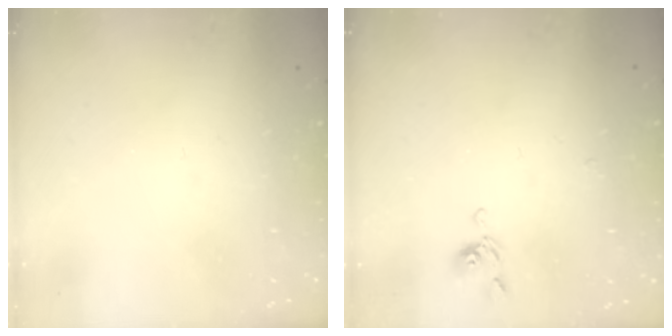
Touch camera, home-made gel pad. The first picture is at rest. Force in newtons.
{"total": 4.9, "press": 4.9, "slide": 0.3}